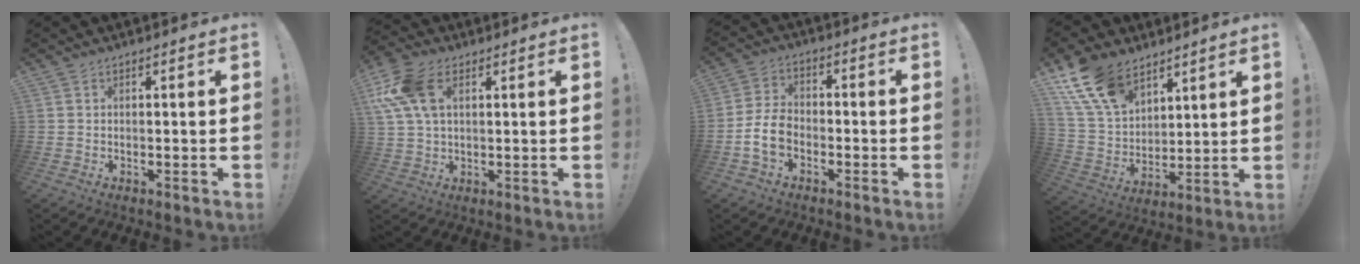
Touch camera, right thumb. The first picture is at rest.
{"total": 12.8, "force": [4.7, 7.5, 9.3], "torque": [-0.195, -0.001, 0.092]}
{"total": 8.5, "force": [-3.7, 5.4, 5.4], "torque": [-0.112, 0.014, -0.065]}
{"total": 16.2, "force": [10.6, 9.5, 7.9], "torque": [-0.158, -0.052, 0.205]}